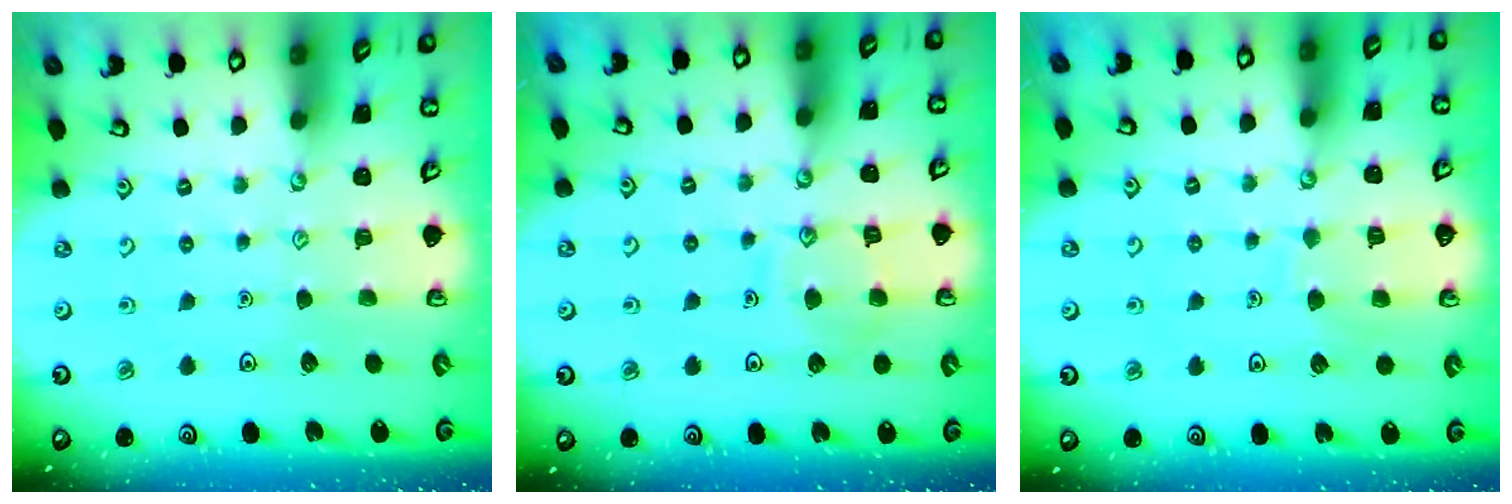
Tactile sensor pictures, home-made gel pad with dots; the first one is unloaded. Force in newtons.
{"total": 10.2, "press": 10.1, "slide": 0.9}
{"total": 5.8, "press": 5.8, "slide": 0.6}